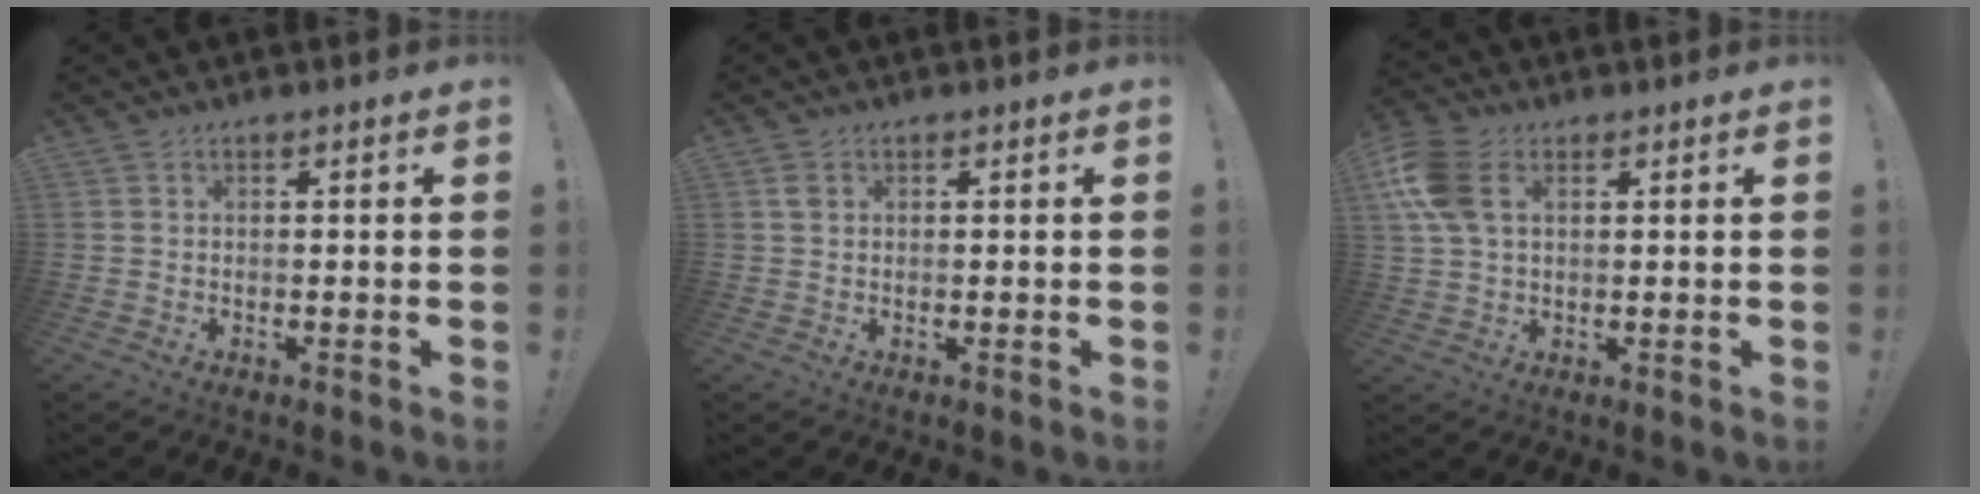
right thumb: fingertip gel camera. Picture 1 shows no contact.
{"total": 1.6, "force": [0.8, 1.1, 0.9], "torque": [-0.019, 0.002, 0.014]}
{"total": 10.0, "force": [3.3, 6.4, 7.0], "torque": [-0.158, 0.006, 0.065]}